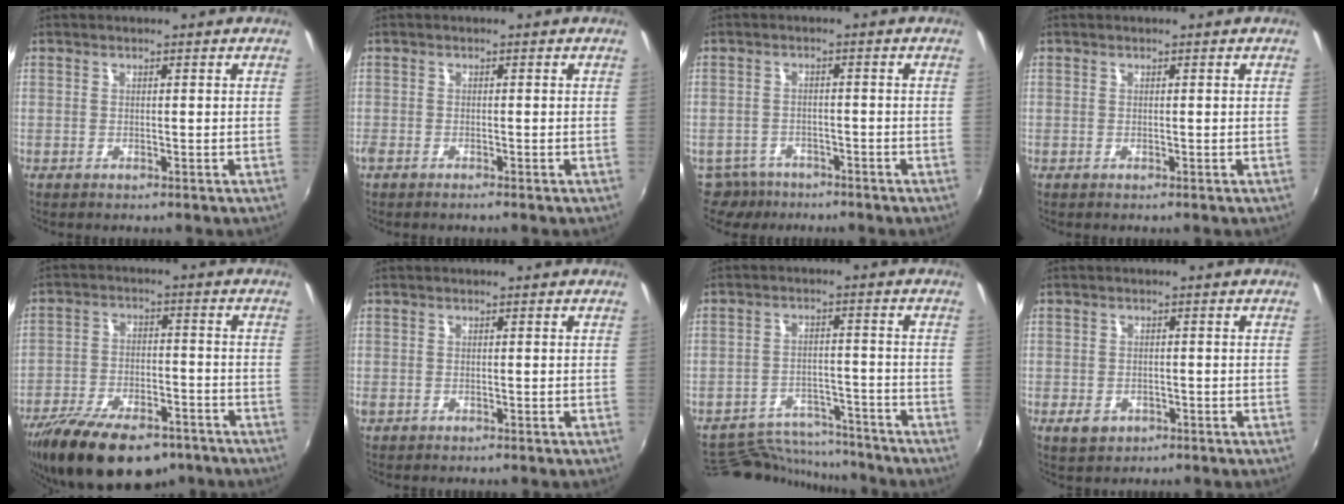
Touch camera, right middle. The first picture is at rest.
{"total": 1.2, "force": [-1.0, 0.2, 0.5], "torque": [-0.014, -0.004, -0.023]}
{"total": 6.4, "force": [-5.2, 3.6, 1.1], "torque": [-0.040, -0.003, -0.083]}
{"total": 0.0}
{"total": 19.8, "force": [-14.2, 8.1, 11.0], "torque": [-0.221, -0.032, -0.223]}
{"total": 0.8, "force": [-0.4, 0.6, 0.3], "torque": [-0.007, -0.003, -0.008]}
{"total": 12.9, "force": [-12.2, 3.5, 2.5], "torque": [-0.068, 0.023, -0.178]}
{"total": 3.6, "force": [-1.7, 2.6, 1.7], "torque": [-0.038, -0.002, -0.022]}